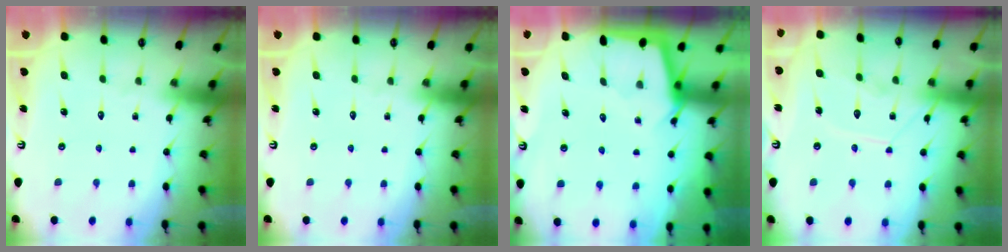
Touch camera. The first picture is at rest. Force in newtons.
{"total": 0.0}
{"total": 3.5, "press": 3.5, "slide": 0.4}
{"total": 9.8, "press": 9.8, "slide": 0.4}